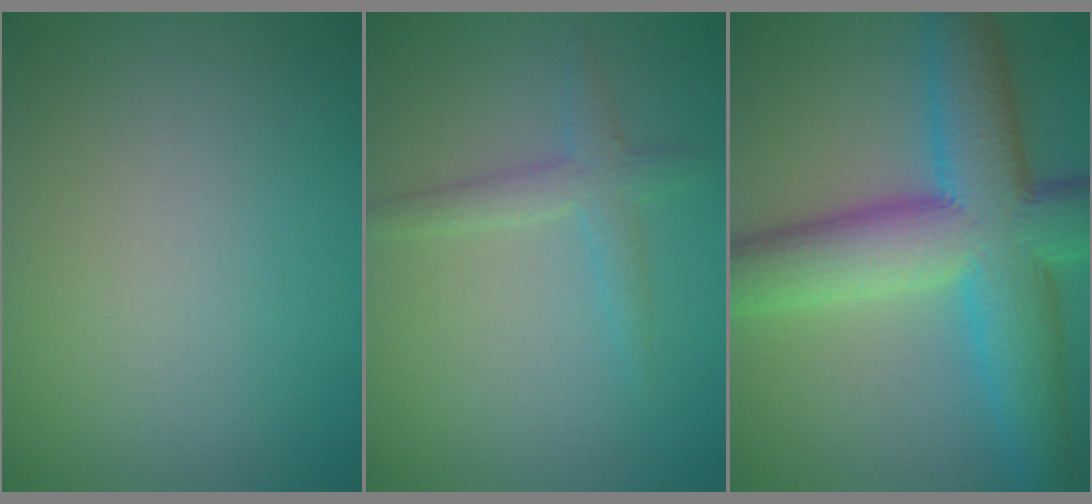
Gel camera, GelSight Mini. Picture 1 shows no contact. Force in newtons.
{"total": 2.3, "press": 2.3, "slide": 0.1}
{"total": 11.9, "press": 11.9, "slide": 0.2}